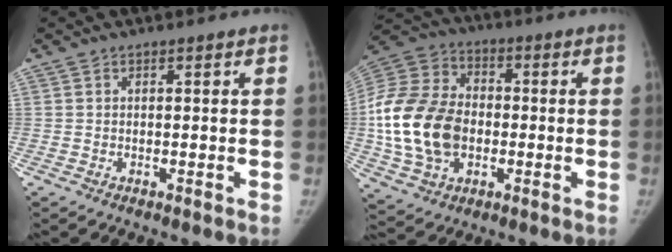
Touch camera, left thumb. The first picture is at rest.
{"total": 20.5, "force": [-2.1, 14.8, 14.0], "torque": [-0.276, 0.018, -0.035]}